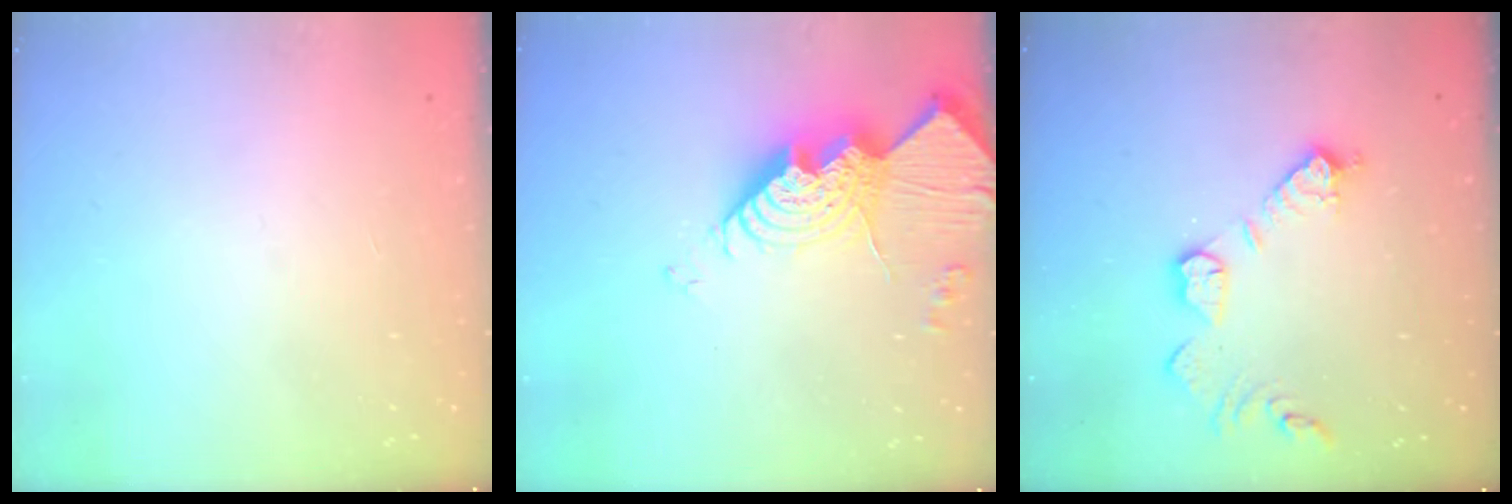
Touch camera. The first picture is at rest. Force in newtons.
{"total": 21.9, "press": 21.8, "slide": 2.2}
{"total": 12.9, "press": 12.8, "slide": 0.9}